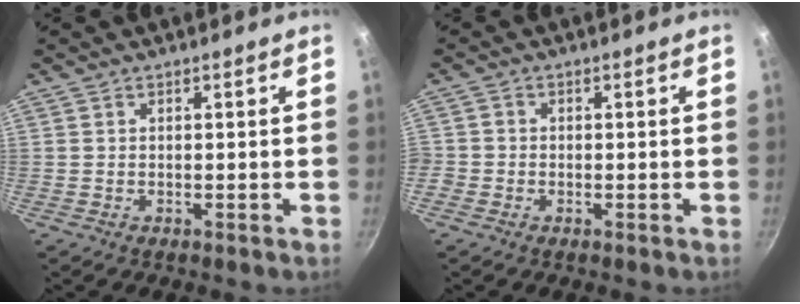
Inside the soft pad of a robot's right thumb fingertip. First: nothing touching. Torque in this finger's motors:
{"motor_torque": [0.33, 0.37, 0.46, -0.30, 0.14]}